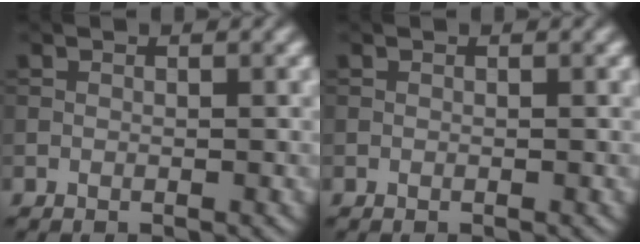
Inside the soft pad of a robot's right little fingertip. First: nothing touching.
{"total": 0.0}